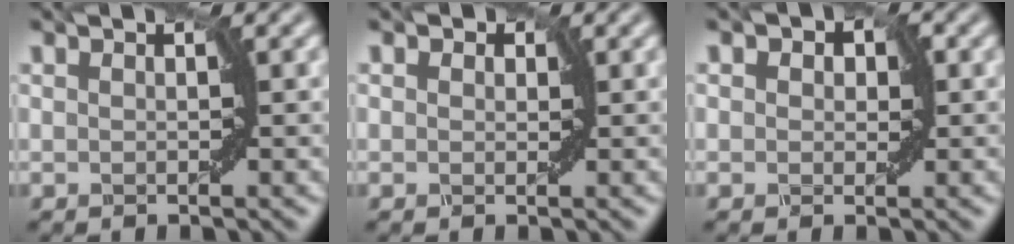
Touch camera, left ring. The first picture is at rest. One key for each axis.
{"total": 1.2, "fx": 0.5, "fy": 0.9, "fz": 0.5, "tx": -0.005, "ty": 0.000, "tz": 0.001}
{"total": 3.3, "fx": 1.2, "fy": 2.4, "fz": 2.0, "tx": -0.019, "ty": 0.011, "tz": -0.005}